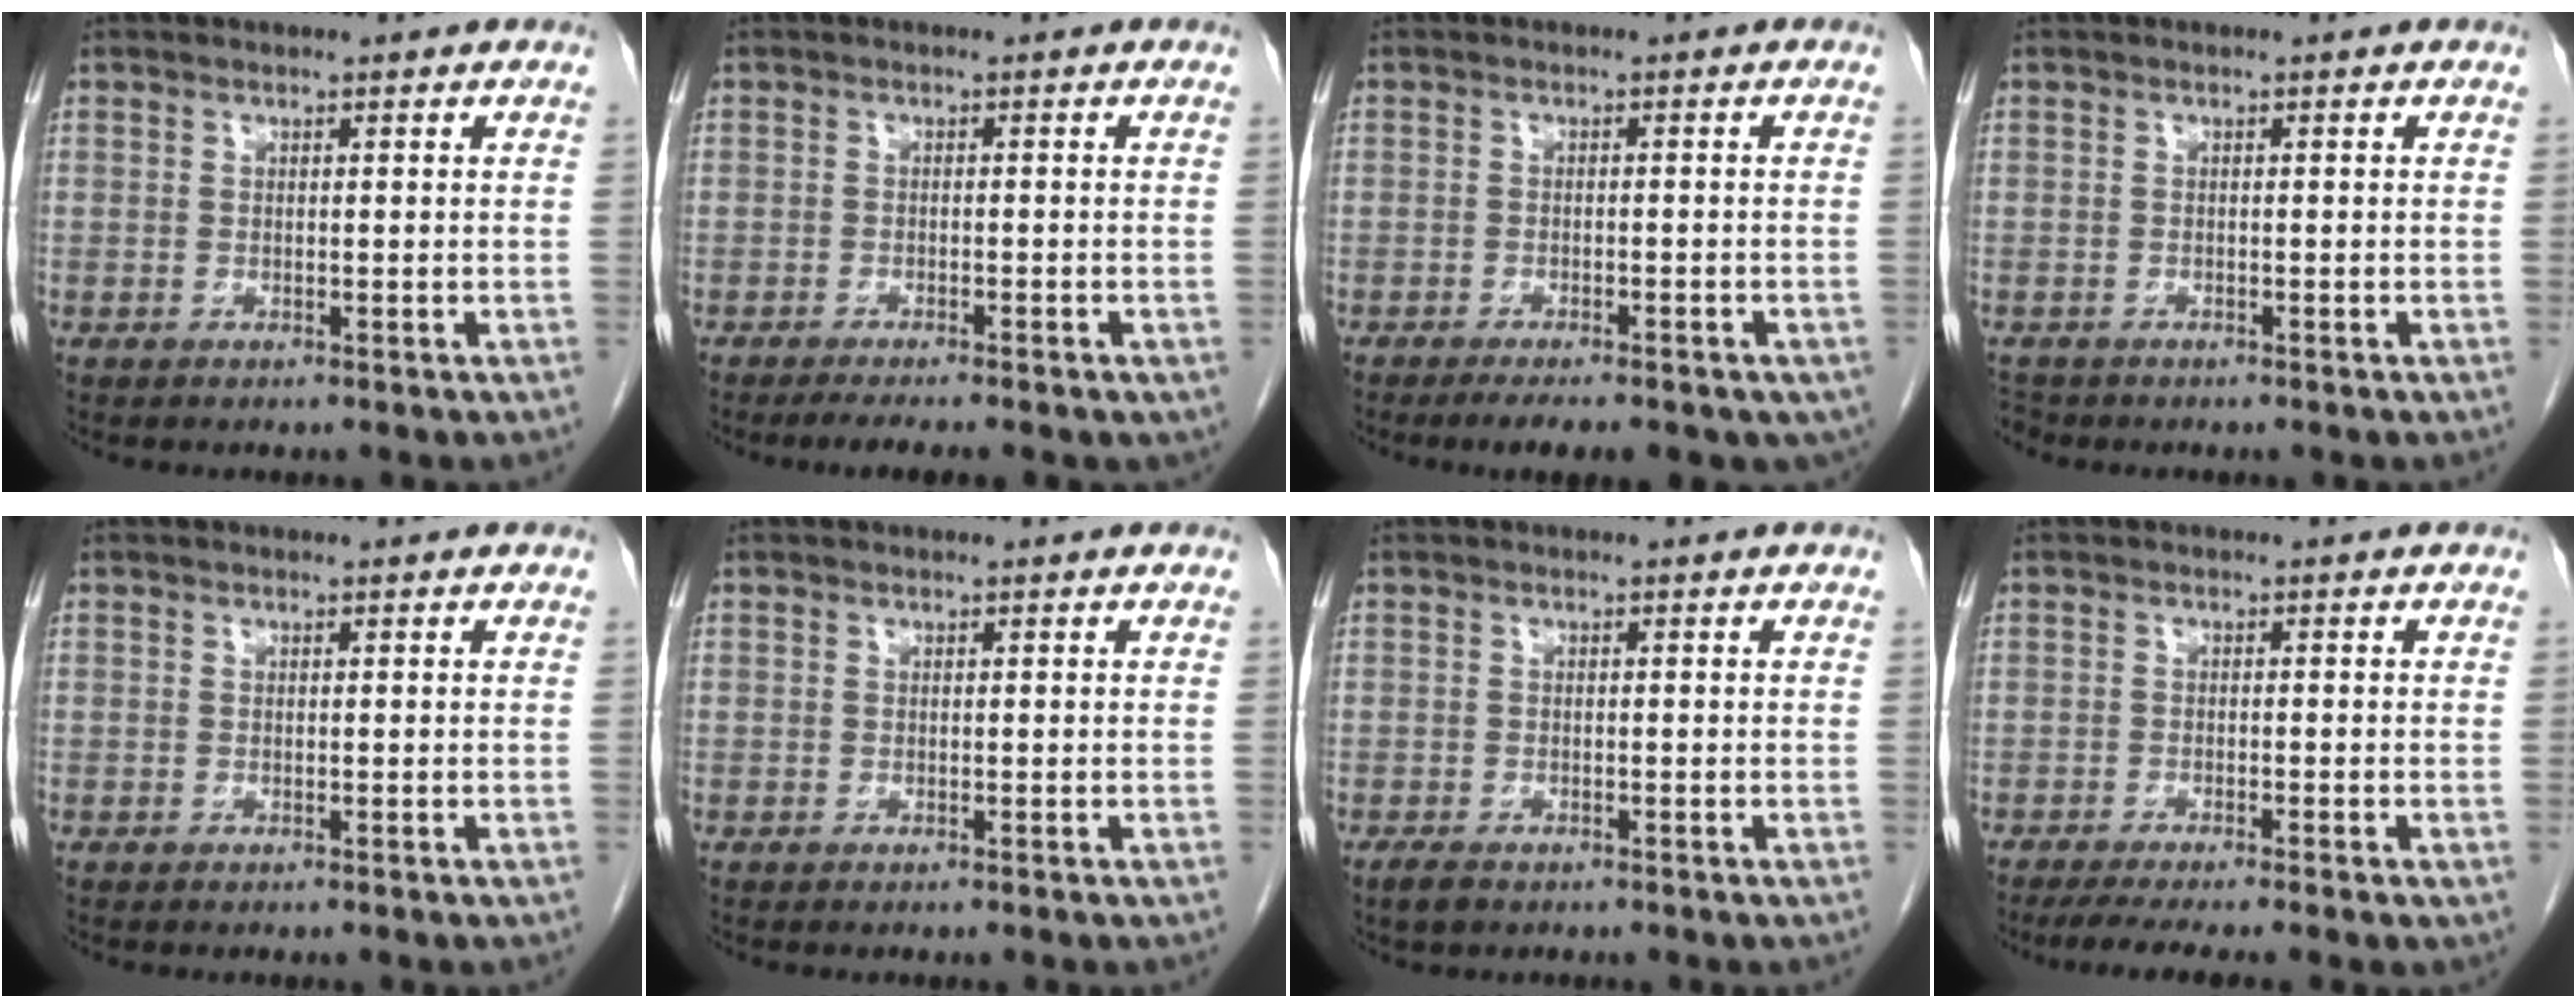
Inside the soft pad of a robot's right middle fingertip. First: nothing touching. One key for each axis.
{"total": 7.8, "fx": -5.4, "fy": 1.3, "fz": 5.4, "tx": -0.078, "ty": -0.015, "tz": -0.085}
{"total": 12.1, "fx": -8.6, "fy": 4.3, "fz": 7.4, "tx": -0.096, "ty": -0.012, "tz": -0.104}
{"total": 1.3, "fx": -1.2, "fy": 0.5, "fz": 0.0, "tx": -0.004, "ty": -0.004, "tz": -0.020}
{"total": 0.0}
{"total": 0.0}
{"total": 1.8, "fx": -1.3, "fy": 0.8, "fz": 1.0, "tx": -0.024, "ty": -0.003, "tz": -0.019}
{"total": 7.4, "fx": -5.4, "fy": 1.0, "fz": 4.9, "tx": -0.070, "ty": -0.013, "tz": -0.083}